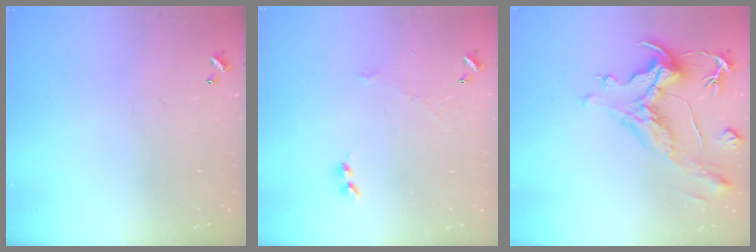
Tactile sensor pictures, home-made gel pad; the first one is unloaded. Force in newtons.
{"total": 1.9, "press": 1.9, "slide": 0.3}
{"total": 2.0, "press": 1.0, "slide": 1.8}